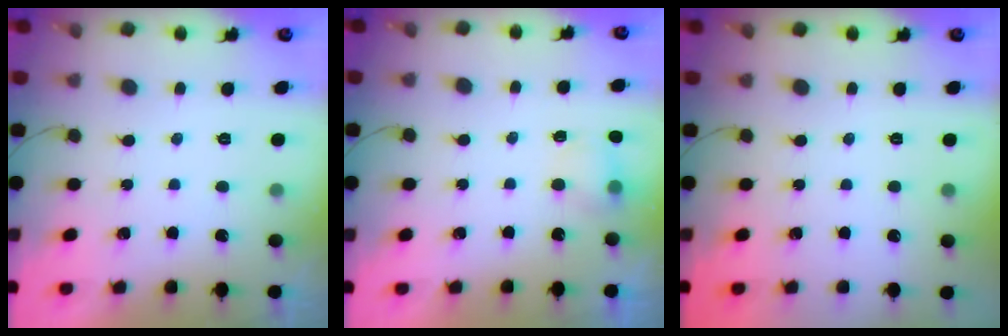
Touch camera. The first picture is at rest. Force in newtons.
{"total": 4.7, "press": 4.5, "slide": 1.3}
{"total": 0.0}